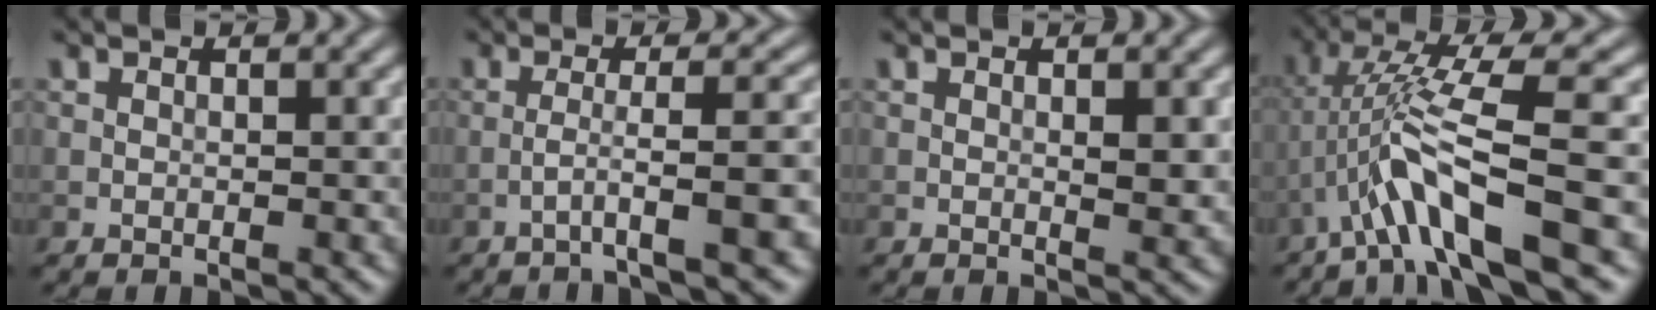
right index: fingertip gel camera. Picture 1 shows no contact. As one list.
[{"total": 4.1, "force": [-1.8, 0.2, 3.7], "torque": [-0.053, 0.015, -0.048]}, {"total": 1.6, "force": [0.2, 0.3, 1.6], "torque": [-0.023, -0.003, 0.002]}, {"total": 7.8, "force": [-2.6, 1.0, 7.3], "torque": [-0.138, 0.020, -0.047]}]